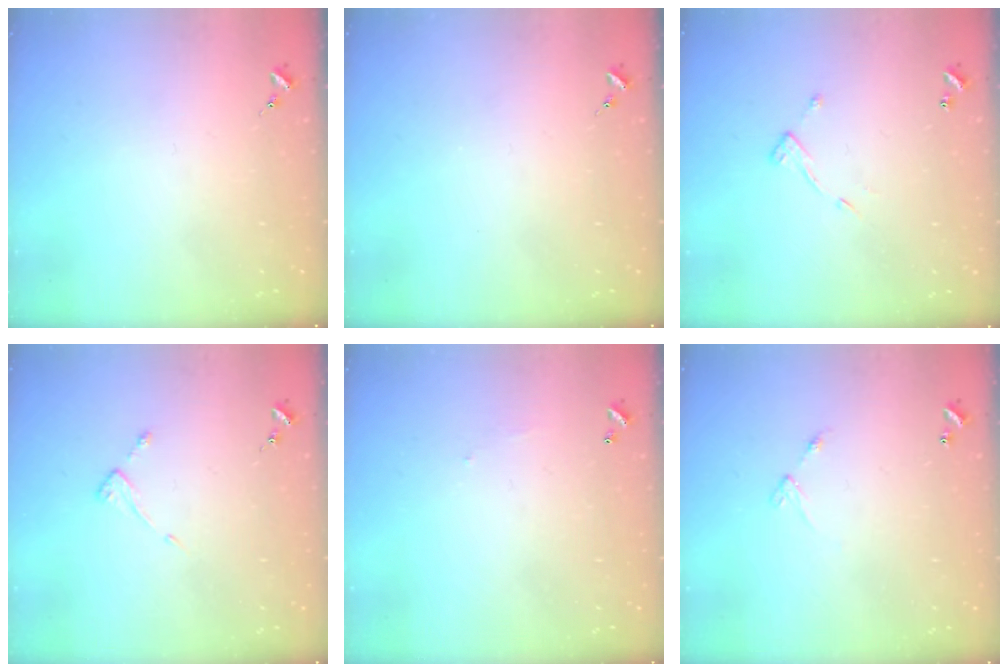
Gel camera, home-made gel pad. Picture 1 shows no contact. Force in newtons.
{"total": 0.0}
{"total": 7.2, "press": 7.2, "slide": 0.5}
{"total": 2.6, "press": 2.6, "slide": 0.3}
{"total": 3.8, "press": 3.8, "slide": 0.1}
{"total": 4.6, "press": 4.6, "slide": 0.5}